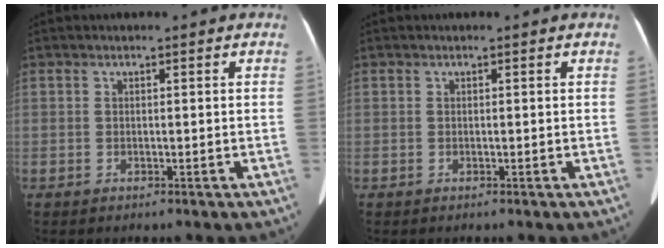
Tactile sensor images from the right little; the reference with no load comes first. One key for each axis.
{"total": 0.0}